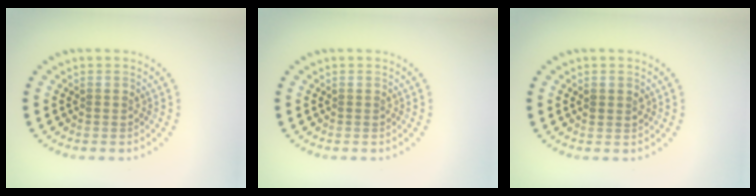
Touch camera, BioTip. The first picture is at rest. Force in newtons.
{"total": 0.0}
{"total": 0.9, "press": 0.8, "slide": 0.1}